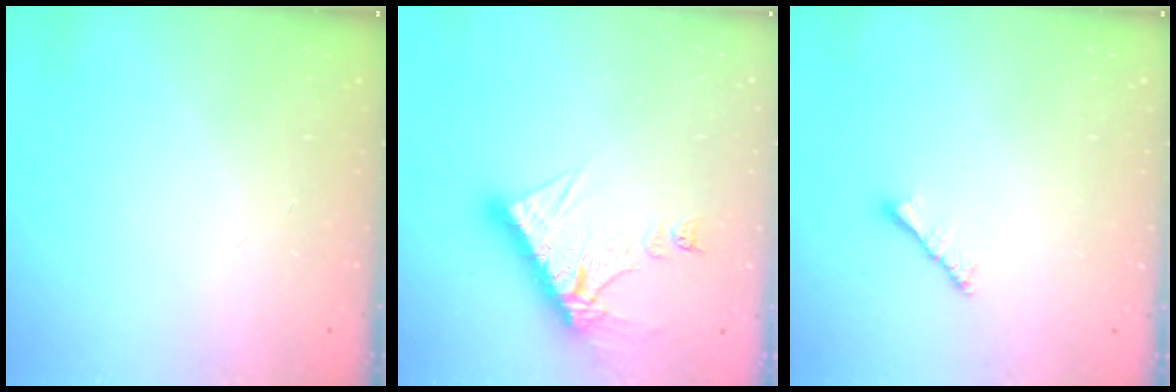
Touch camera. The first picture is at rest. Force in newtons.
{"total": 12.1, "press": 12.1, "slide": 1.2}
{"total": 2.8, "press": 2.8, "slide": 0.6}